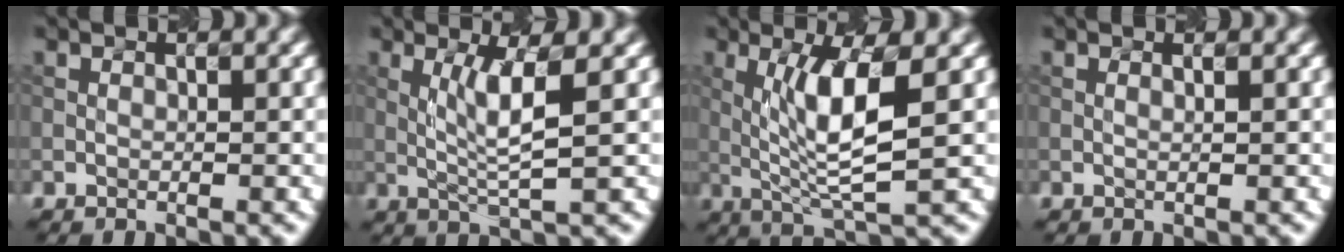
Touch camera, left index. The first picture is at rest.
{"total": 3.5, "force": [0.7, 0.1, 3.4], "torque": [-0.078, -0.002, 0.031]}
{"total": 5.8, "force": [0.7, 0.9, 5.7], "torque": [-0.112, -0.003, 0.030]}
{"total": 0.9, "force": [0.3, 0.4, 0.7], "torque": [-0.003, 0.003, -0.006]}